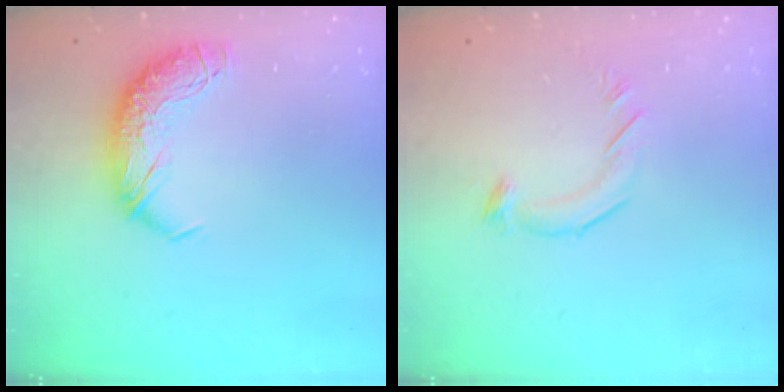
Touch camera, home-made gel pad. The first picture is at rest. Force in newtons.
{"total": 5.5, "press": 5.5, "slide": 0.3}